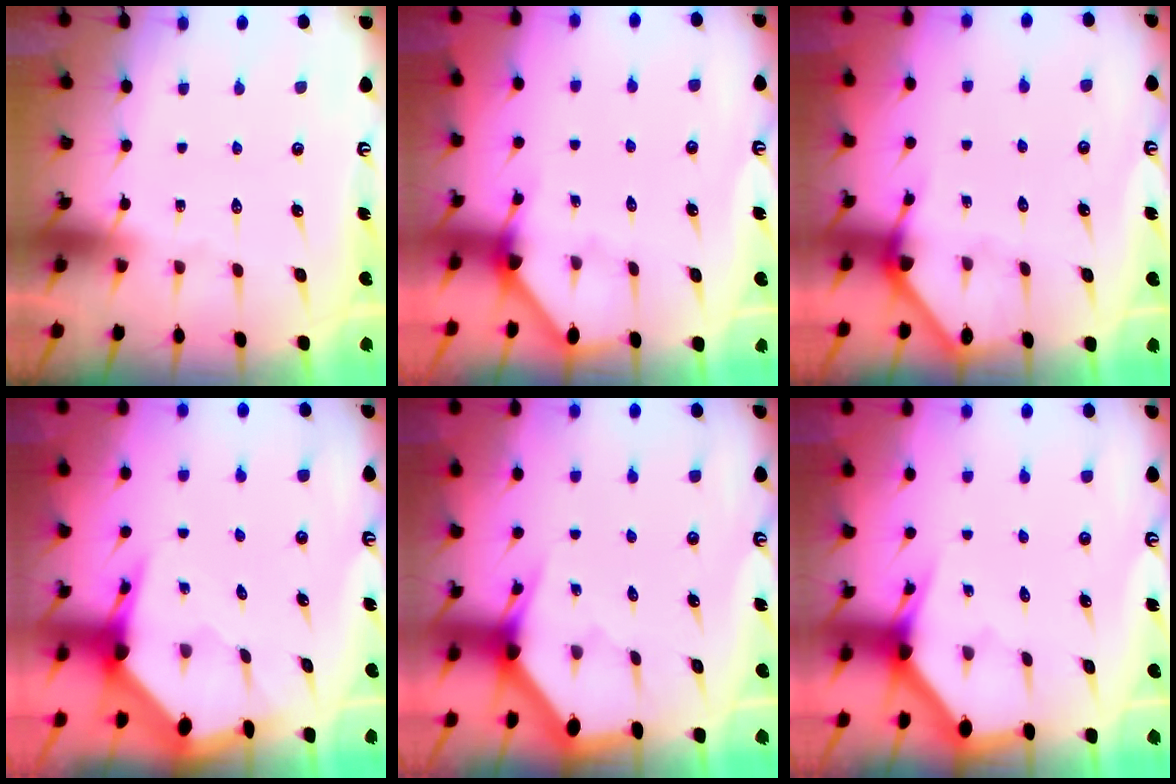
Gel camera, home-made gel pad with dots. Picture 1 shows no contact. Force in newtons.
{"total": 2.6, "press": 2.6, "slide": 0.4}
{"total": 2.7, "press": 2.7, "slide": 0.1}
{"total": 4.9, "press": 4.9, "slide": 0.6}
{"total": 3.1, "press": 3.1, "slide": 0.0}
{"total": 2.9, "press": 2.9, "slide": 0.1}